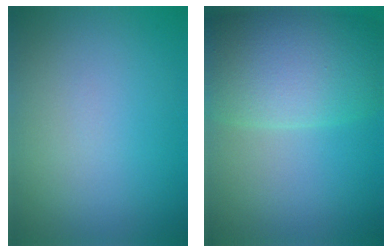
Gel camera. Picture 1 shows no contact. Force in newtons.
{"total": 8.0, "press": 8.0, "slide": 0.7}